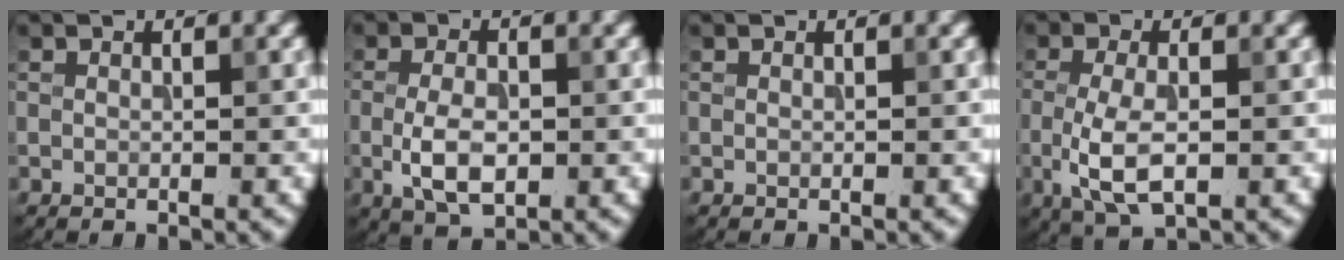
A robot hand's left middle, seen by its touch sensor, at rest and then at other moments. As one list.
[{"total": 4.1, "force": [-0.8, 2.1, 3.4], "torque": [-0.071, -0.003, -0.017]}, {"total": 0.0}, {"total": 4.7, "force": [-0.9, 1.9, 4.2], "torque": [-0.096, -0.008, -0.020]}]